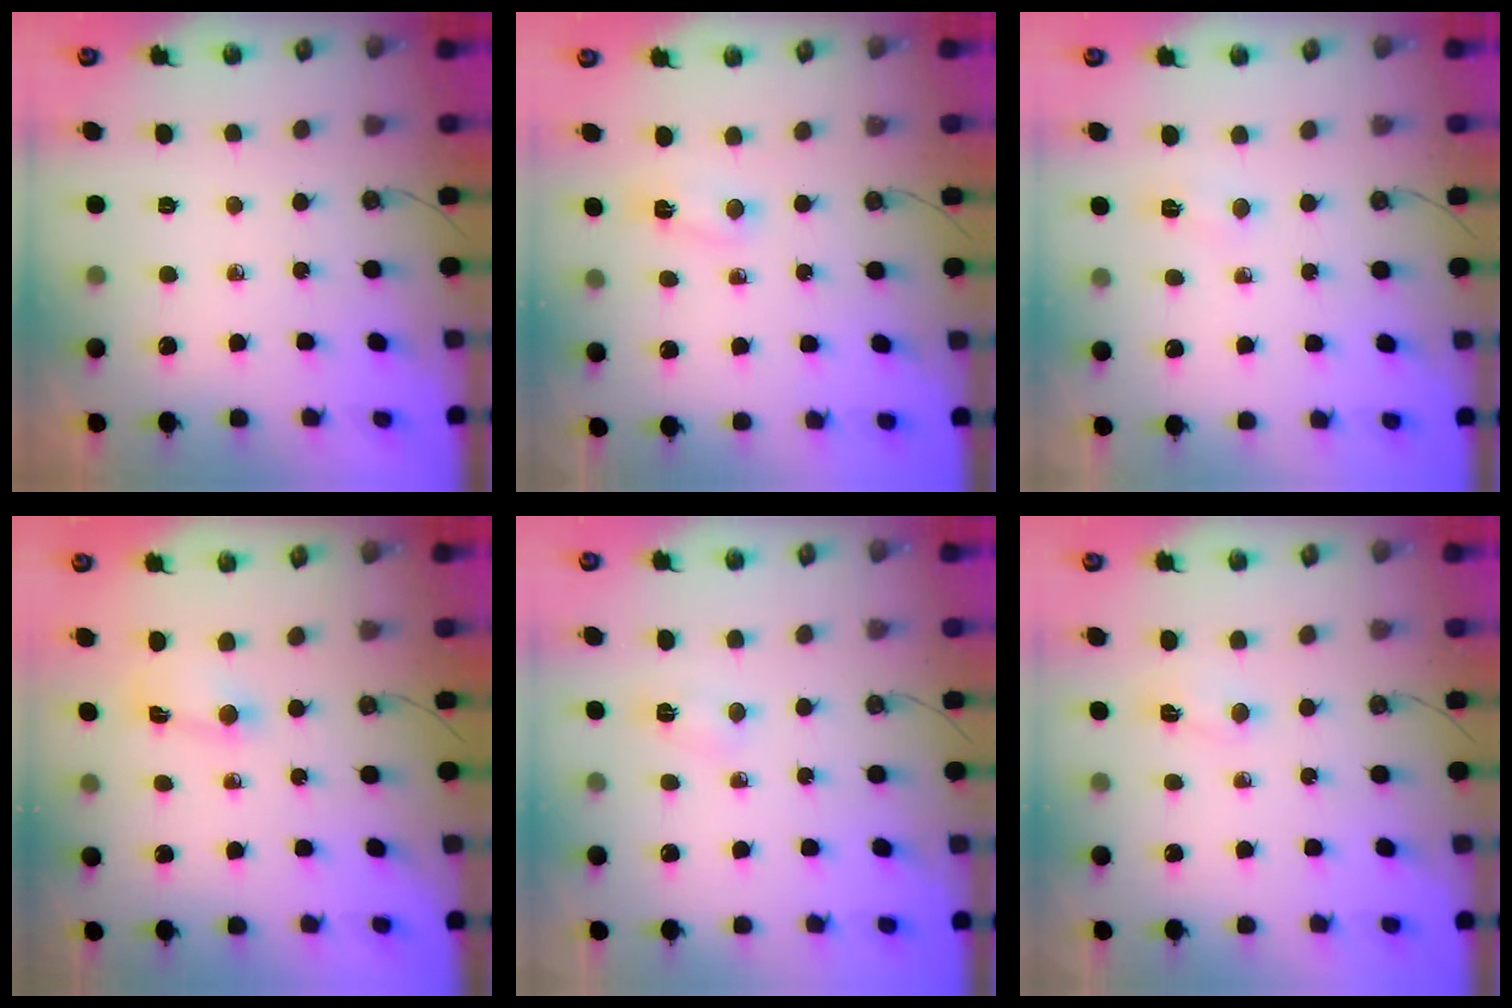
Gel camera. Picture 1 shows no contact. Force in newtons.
{"total": 2.9, "press": 2.8, "slide": 0.7}
{"total": 3.2, "press": 2.7, "slide": 1.7}
{"total": 2.0, "press": 2.0, "slide": 0.1}
{"total": 3.9, "press": 3.9, "slide": 0.5}
{"total": 2.7, "press": 2.7, "slide": 0.5}